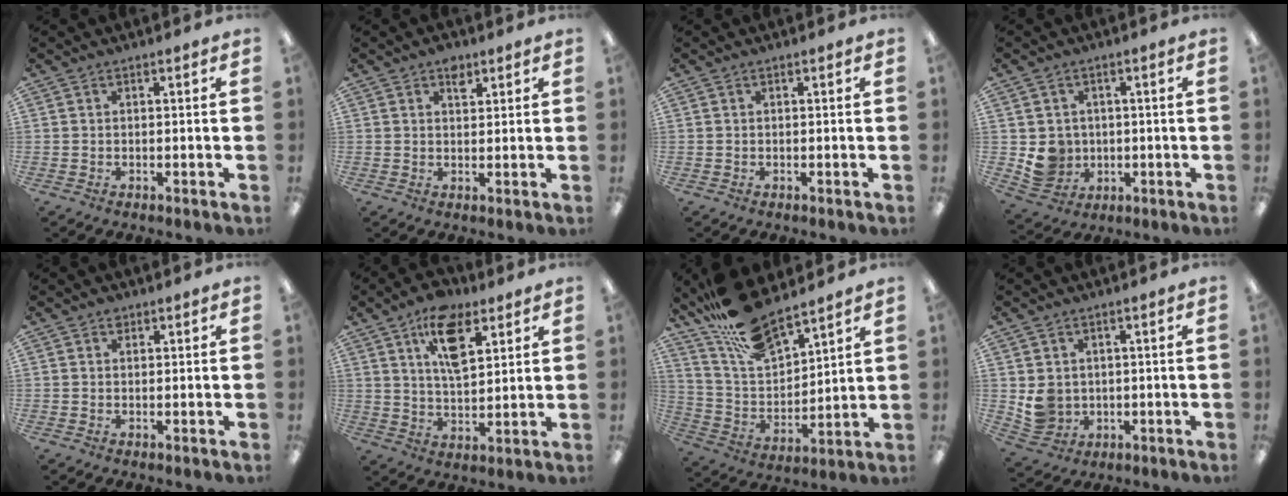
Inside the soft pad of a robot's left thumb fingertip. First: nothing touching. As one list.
[{"total": 3.3, "force": [2.2, 1.8, 1.7], "torque": [-0.012, -0.009, 0.036]}, {"total": 0.0}, {"total": 6.6, "force": [0.5, 6.4, 1.7], "torque": [-0.036, -0.002, 0.016]}, {"total": 1.3, "force": [1.0, 0.7, 0.4], "torque": [-0.002, -0.003, 0.016]}, {"total": 12.4, "force": [7.0, 6.3, 8.1], "torque": [-0.132, -0.018, 0.124]}, {"total": 15.8, "force": [13.6, 4.5, 6.8], "torque": [-0.154, -0.082, 0.245]}, {"total": 5.3, "force": [1.3, 4.9, 1.6], "torque": [-0.031, 0.000, 0.028]}]